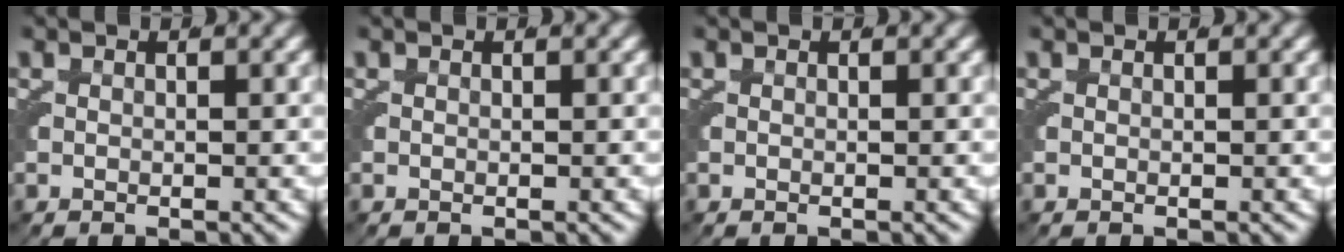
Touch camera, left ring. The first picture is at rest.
{"total": 0.0}
{"total": 0.0}
{"total": 0.0}